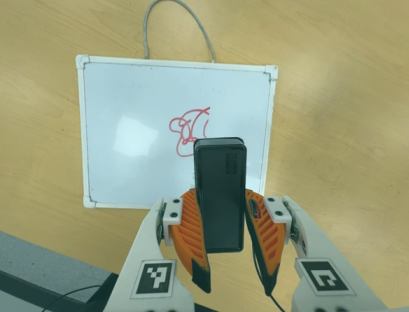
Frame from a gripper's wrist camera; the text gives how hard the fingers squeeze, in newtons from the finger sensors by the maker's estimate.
{"total": 7.2, "left": 6.1, "right": 8.2}